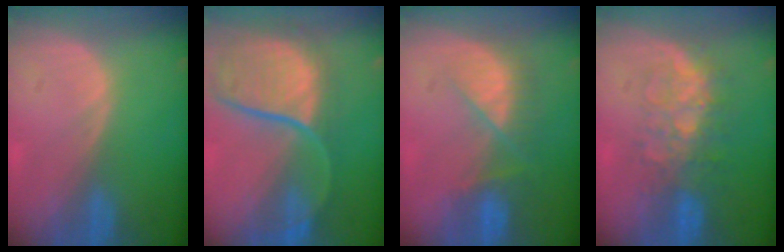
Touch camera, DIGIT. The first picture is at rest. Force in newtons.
{"total": 12.1, "press": 9.8, "slide": 7.1}
{"total": 7.5, "press": 6.7, "slide": 3.4}
{"total": 8.0, "press": 7.3, "slide": 3.2}